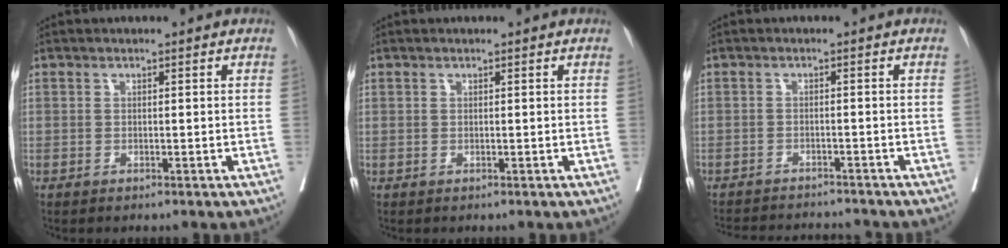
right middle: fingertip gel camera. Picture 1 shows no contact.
{"total": 0.5, "force": [0.2, 0.5, 0.0], "torque": [0.009, 0.004, 0.002]}
{"total": 9.7, "force": [-9.3, 1.2, 2.3], "torque": [-0.037, 0.002, -0.129]}